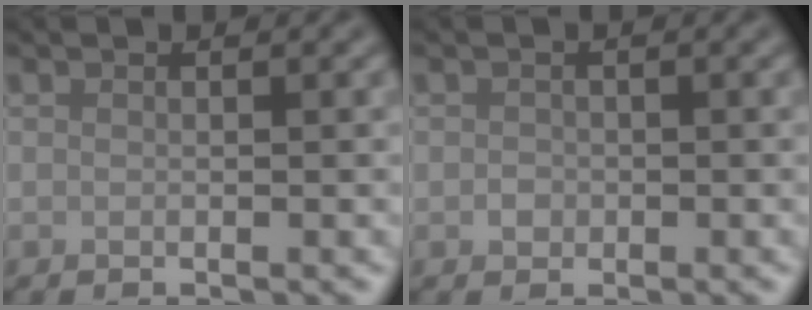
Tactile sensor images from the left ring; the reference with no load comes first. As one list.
[{"total": 1.0, "force": [-0.3, 0.9, 0.3], "torque": [0.001, -0.003, -0.008]}]